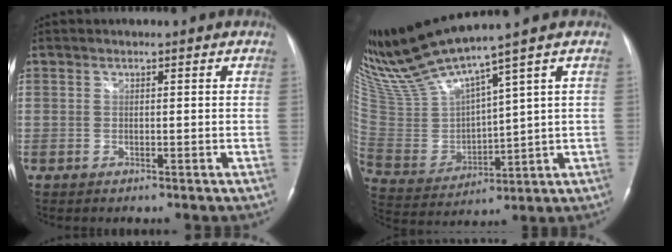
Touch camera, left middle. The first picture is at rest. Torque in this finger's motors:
{"motor_torque": [-0.48, -0.83, 0.07, 0.12]}